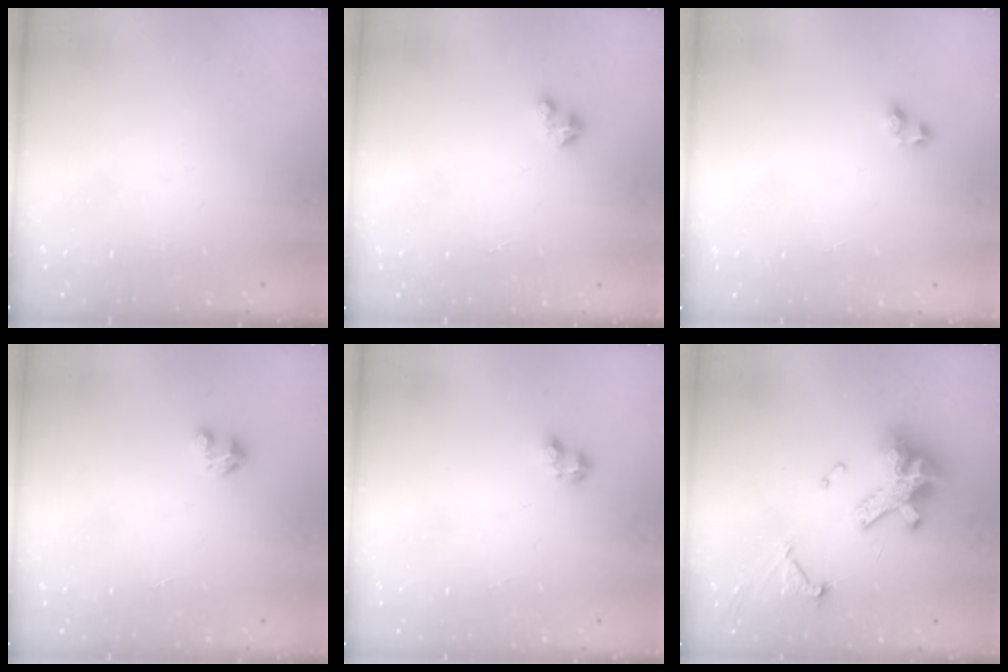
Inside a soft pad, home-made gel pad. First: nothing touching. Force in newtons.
{"total": 1.7, "press": 1.7, "slide": 0.2}
{"total": 2.2, "press": 1.9, "slide": 1.1}
{"total": 1.7, "press": 1.7, "slide": 0.1}
{"total": 2.4, "press": 2.3, "slide": 0.8}
{"total": 14.0, "press": 13.8, "slide": 2.3}